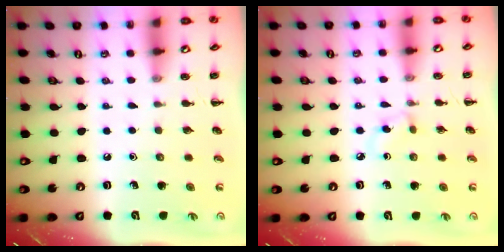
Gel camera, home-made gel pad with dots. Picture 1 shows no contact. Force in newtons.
{"total": 2.9, "press": 2.6, "slide": 1.2}